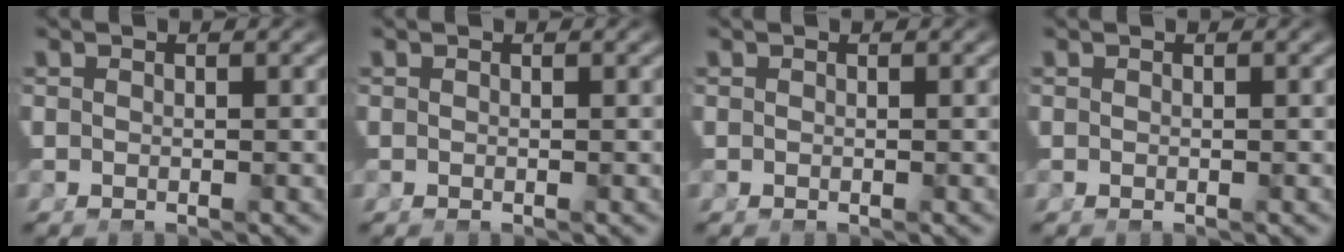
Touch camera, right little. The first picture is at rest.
{"total": 0.0}
{"total": 0.0}
{"total": 0.0}